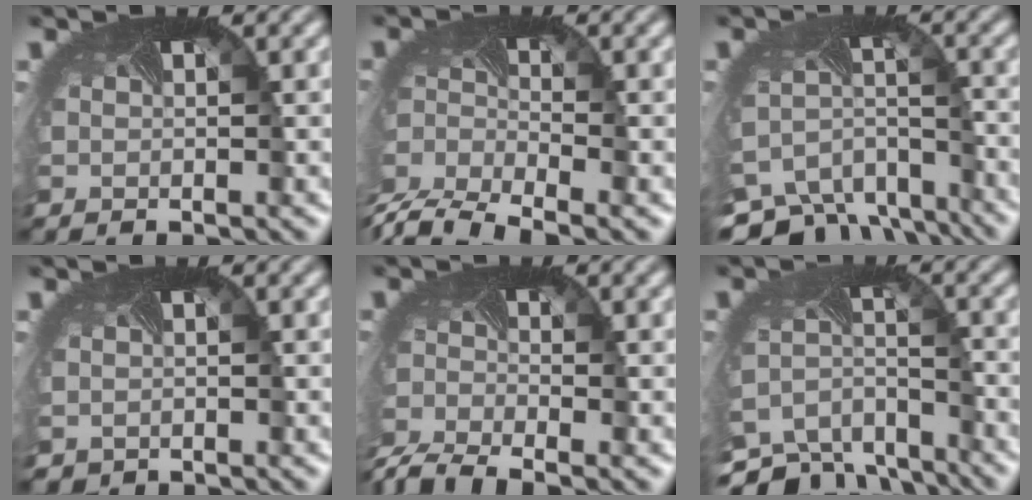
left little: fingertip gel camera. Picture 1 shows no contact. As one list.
[{"total": 7.7, "force": [-6.6, 2.5, 3.2], "torque": [-0.083, -0.028, -0.121]}, {"total": 10.1, "force": [-8.7, 4.1, 3.0], "torque": [-0.060, -0.021, -0.131]}, {"total": 0.9, "force": [-0.1, 0.9, 0.1], "torque": [-0.001, -0.005, 0.003]}, {"total": 5.7, "force": [-5.1, 1.2, 2.2], "torque": [-0.067, -0.037, -0.097]}, {"total": 7.0, "force": [-6.4, 2.6, 1.4], "torque": [-0.042, -0.025, -0.106]}]